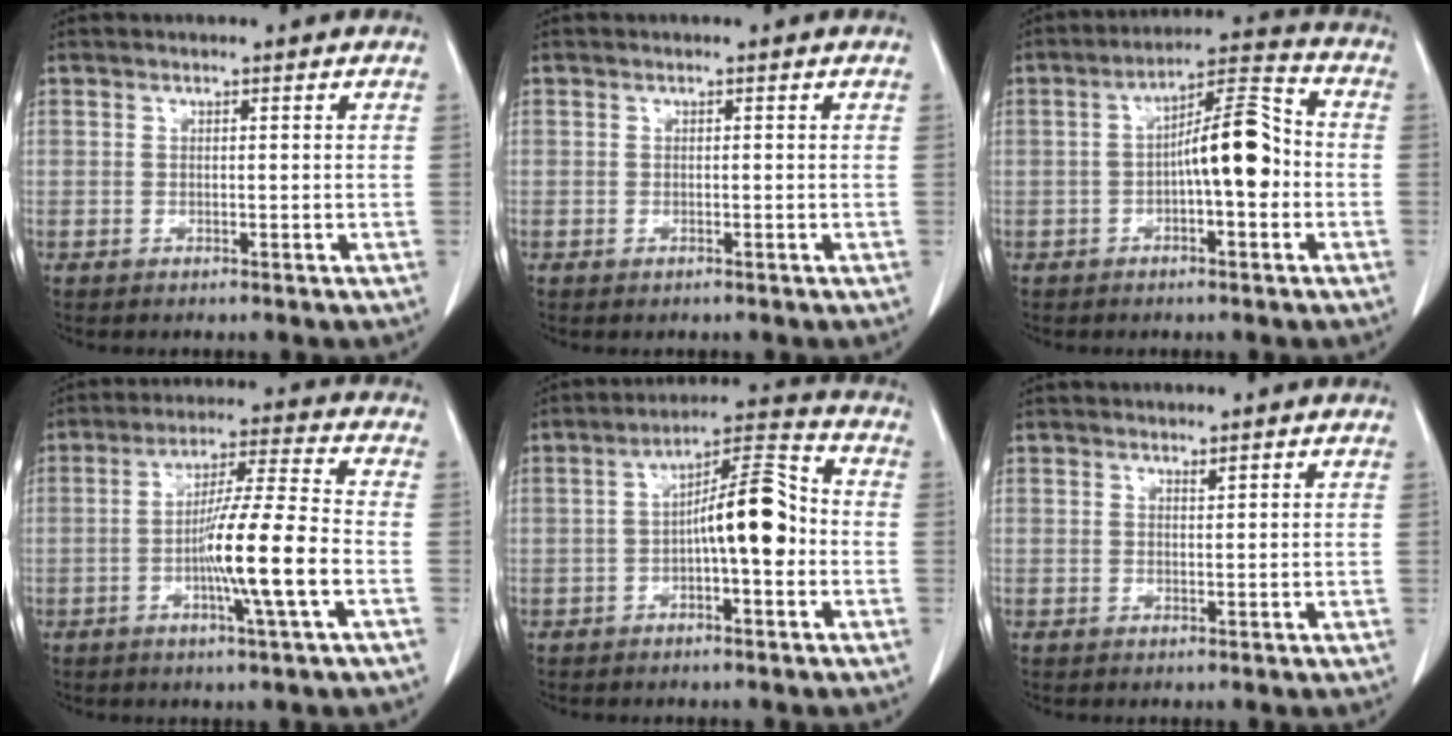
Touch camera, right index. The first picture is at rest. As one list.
[{"total": 0.0}, {"total": 9.7, "force": [-1.3, 2.3, 9.3], "torque": [-0.153, 0.031, -0.022]}, {"total": 11.6, "force": [-3.0, -0.8, 11.2], "torque": [-0.198, -0.005, -0.058]}, {"total": 9.8, "force": [-1.4, 2.3, 9.4], "torque": [-0.153, 0.032, -0.024]}, {"total": 0.6, "force": [0.5, 0.0, 0.3], "torque": [-0.008, -0.004, 0.009]}]